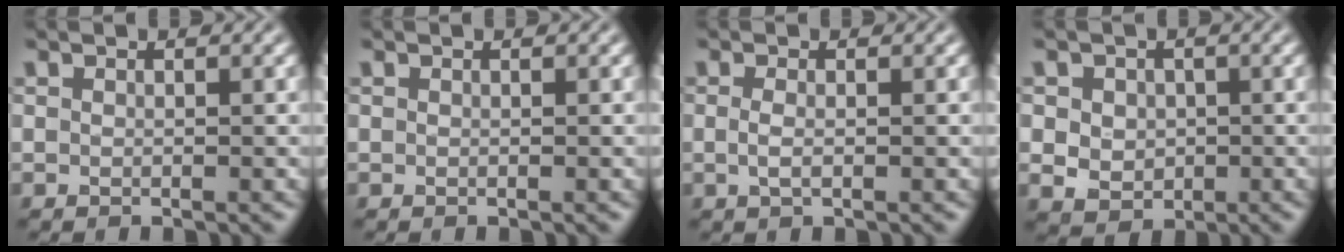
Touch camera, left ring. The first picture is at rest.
{"total": 0.0}
{"total": 1.2, "force": [-0.1, 0.4, 1.1], "torque": [-0.027, -0.002, -0.005]}
{"total": 4.0, "force": [0.2, 3.4, 2.0], "torque": [-0.037, 0.007, -0.004]}